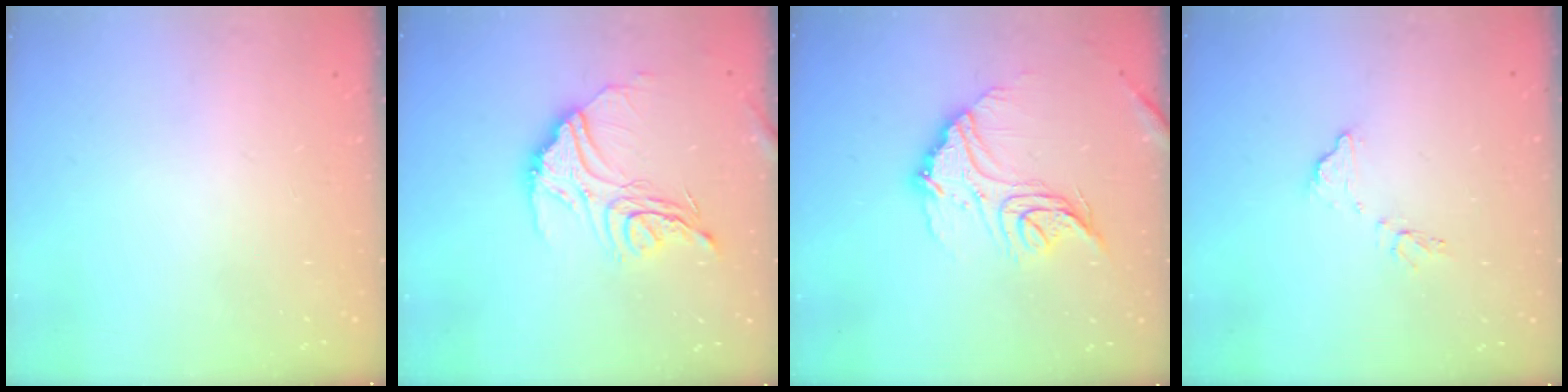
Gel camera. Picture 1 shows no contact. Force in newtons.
{"total": 16.5, "press": 16.5, "slide": 1.2}
{"total": 16.1, "press": 16.0, "slide": 1.5}
{"total": 8.0, "press": 8.0, "slide": 0.4}